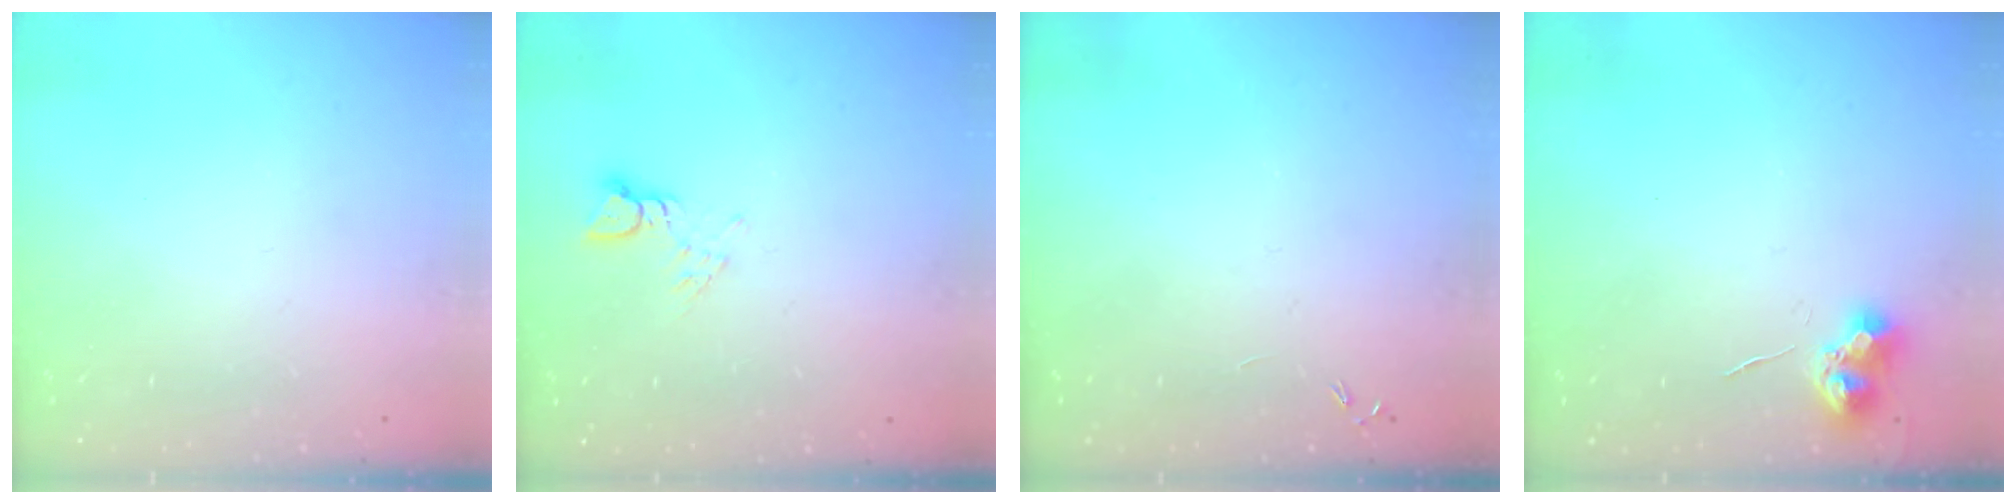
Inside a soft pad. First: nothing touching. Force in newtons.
{"total": 4.2, "press": 4.1, "slide": 0.4}
{"total": 0.0}
{"total": 9.0, "press": 9.0, "slide": 0.6}